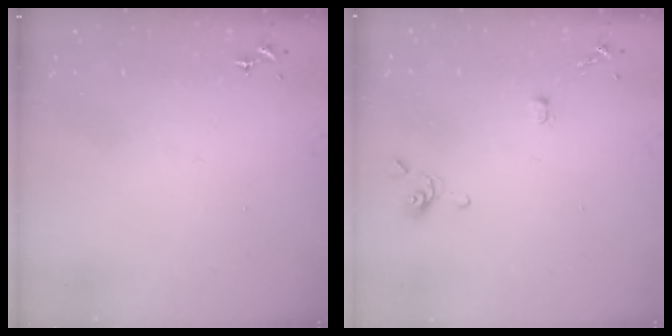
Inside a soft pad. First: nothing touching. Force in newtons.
{"total": 3.6, "press": 3.5, "slide": 0.7}